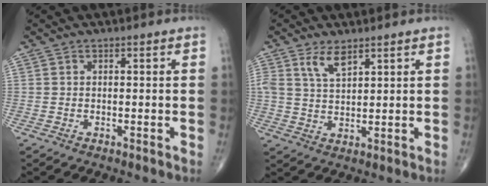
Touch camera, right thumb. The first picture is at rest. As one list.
[{"total": 4.8, "force": [3.0, 1.9, 3.2], "torque": [-0.058, -0.016, 0.063]}]